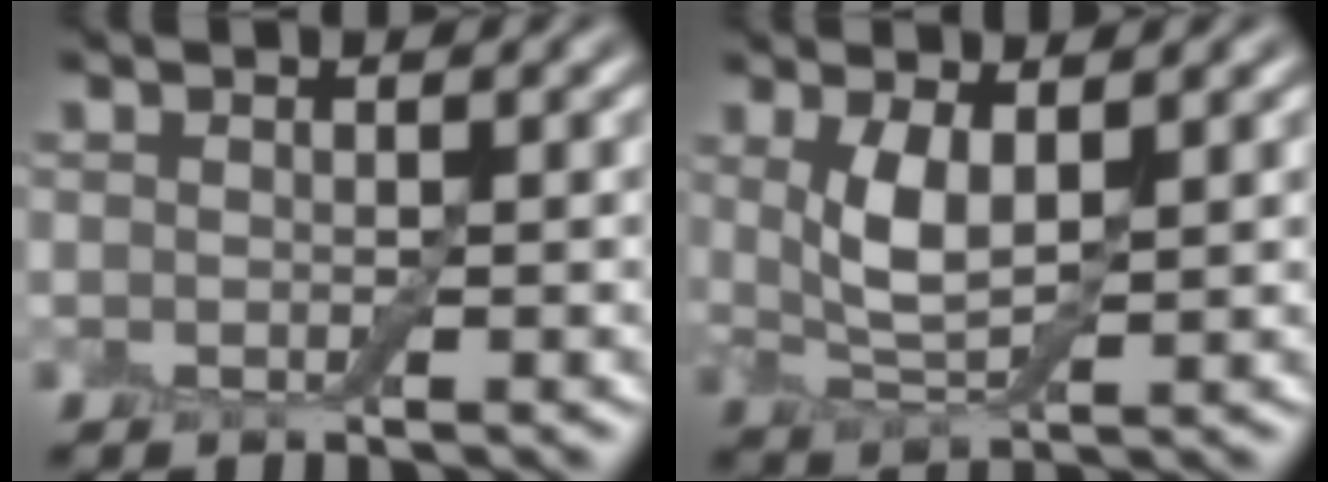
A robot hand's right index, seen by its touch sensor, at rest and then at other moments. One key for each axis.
{"total": 3.6, "fx": 1.2, "fy": 1.2, "fz": 3.2, "tx": -0.076, "ty": -0.005, "tz": 0.028}